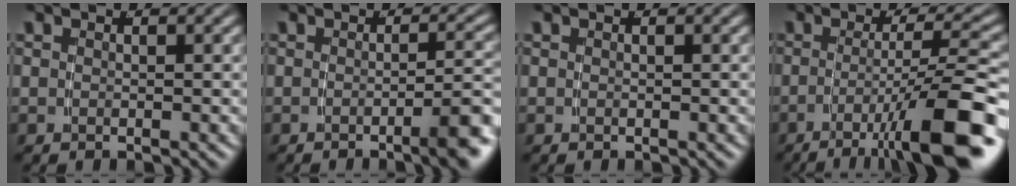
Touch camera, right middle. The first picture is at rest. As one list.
[{"total": 3.7, "force": [-1.9, 0.2, 3.2], "torque": [-0.031, 0.008, -0.036]}, {"total": 0.0}, {"total": 10.1, "force": [-5.9, 1.6, 8.0], "torque": [-0.111, -0.017, -0.076]}]